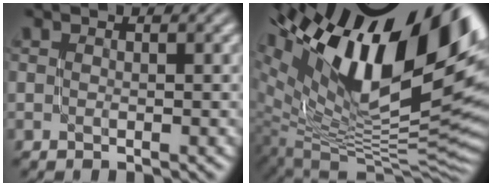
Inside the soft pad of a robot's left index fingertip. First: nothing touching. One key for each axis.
{"total": 18.3, "fx": 8.6, "fy": 7.6, "fz": 14.2, "tx": -0.261, "ty": 0.026, "tz": 0.148}